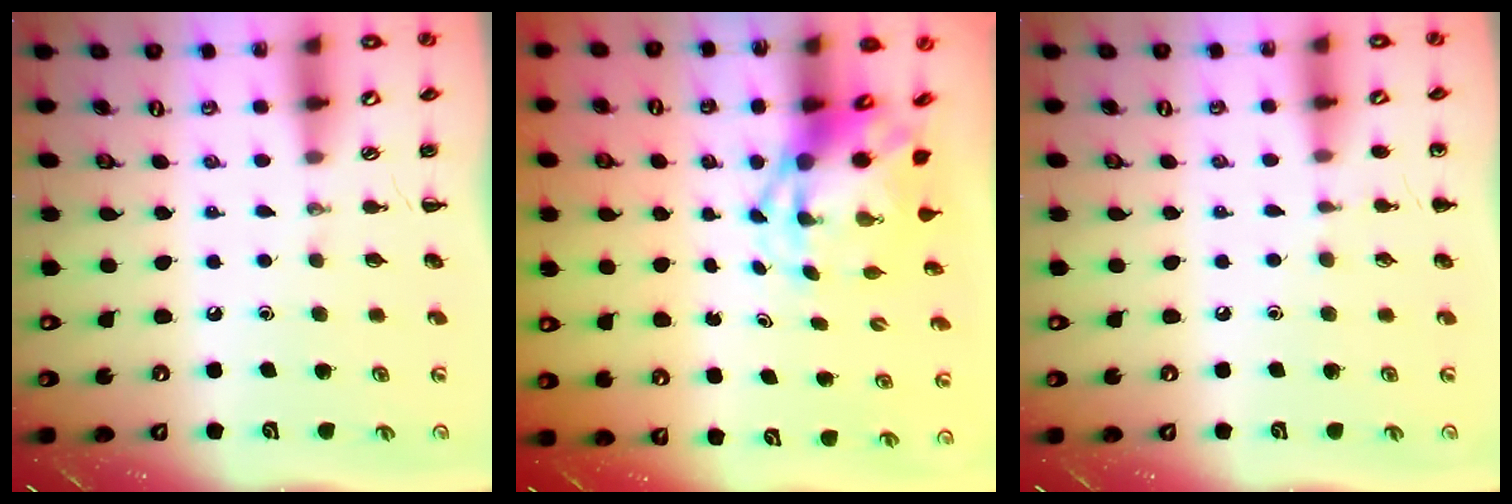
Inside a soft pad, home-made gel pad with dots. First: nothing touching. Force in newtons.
{"total": 3.8, "press": 3.7, "slide": 1.0}
{"total": 4.0, "press": 3.8, "slide": 1.2}